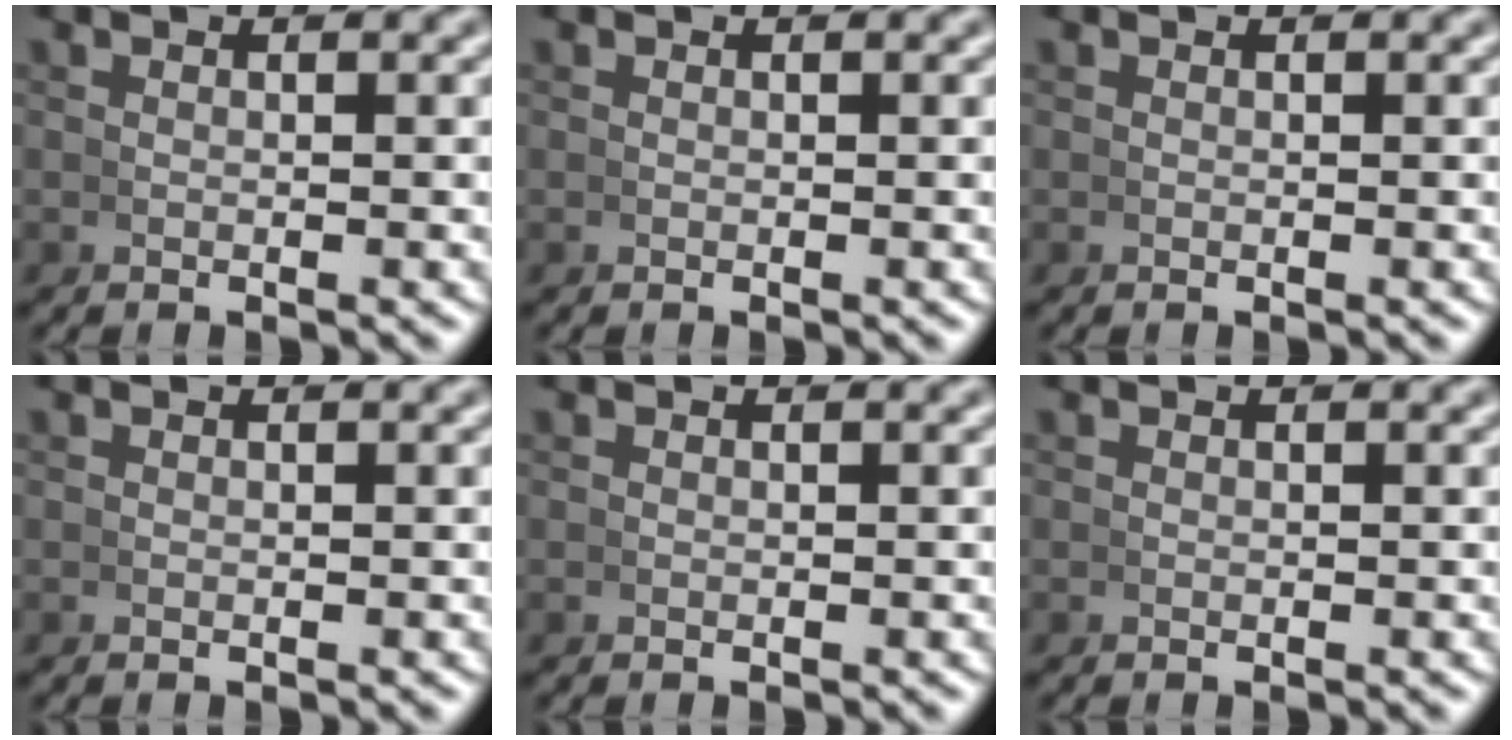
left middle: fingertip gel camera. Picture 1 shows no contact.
{"total": 0.0}
{"total": 0.0}
{"total": 0.0}
{"total": 0.0}
{"total": 0.0}